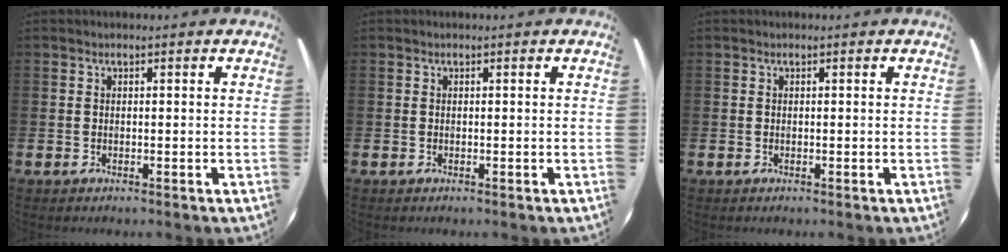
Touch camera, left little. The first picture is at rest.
{"total": 0.0}
{"total": 0.0}